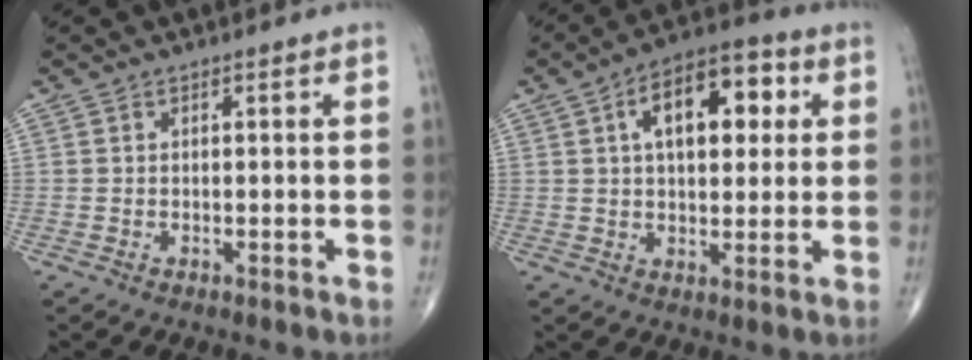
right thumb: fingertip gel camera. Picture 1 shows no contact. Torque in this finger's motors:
{"motor_torque": [0.67, 3.01, 1.54, 0.39, 0.12]}